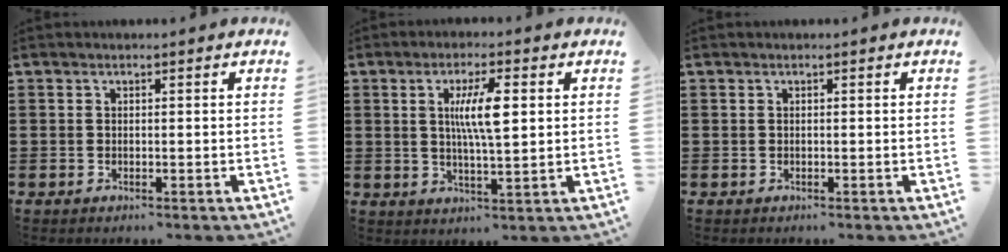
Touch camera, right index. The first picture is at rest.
{"total": 7.0, "force": [1.5, 1.5, 6.7], "torque": [-0.131, 0.007, 0.022]}
{"total": 0.0}